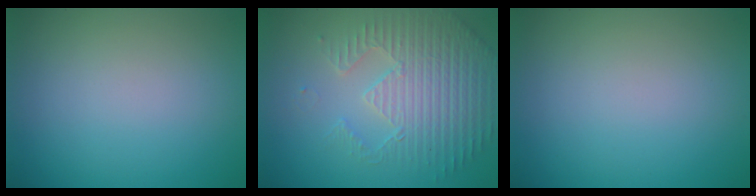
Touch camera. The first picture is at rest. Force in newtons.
{"total": 4.4, "press": 4.2, "slide": 1.4}
{"total": 0.0}